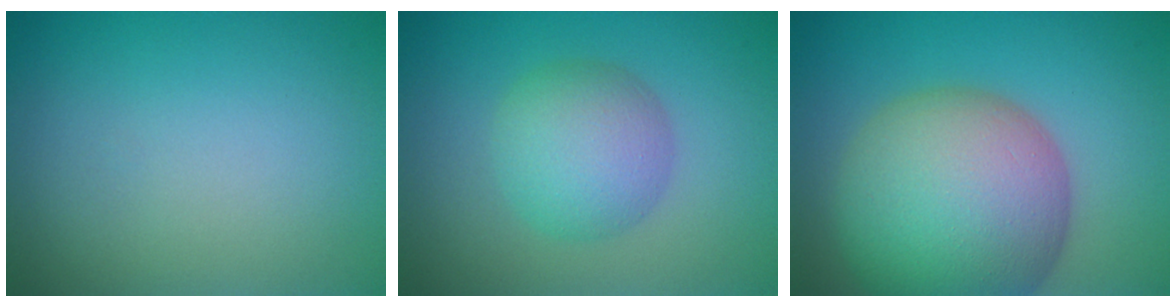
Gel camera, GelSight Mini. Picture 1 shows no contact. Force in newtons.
{"total": 5.1, "press": 5.1, "slide": 0.2}
{"total": 13.9, "press": 13.9, "slide": 0.9}